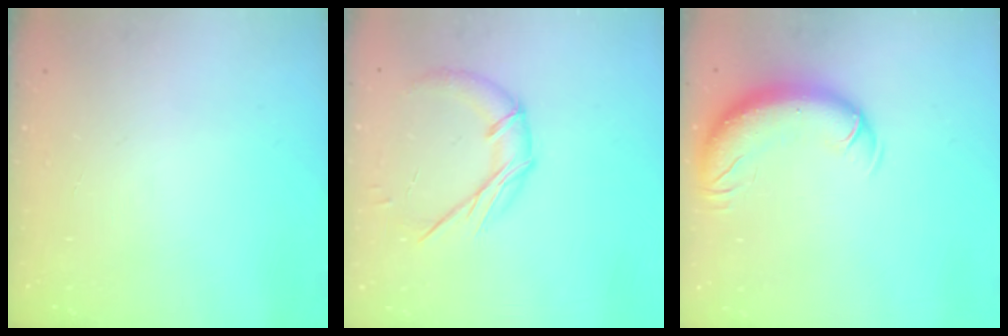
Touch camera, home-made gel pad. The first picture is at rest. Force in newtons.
{"total": 10.4, "press": 10.4, "slide": 0.6}
{"total": 12.4, "press": 12.0, "slide": 3.3}